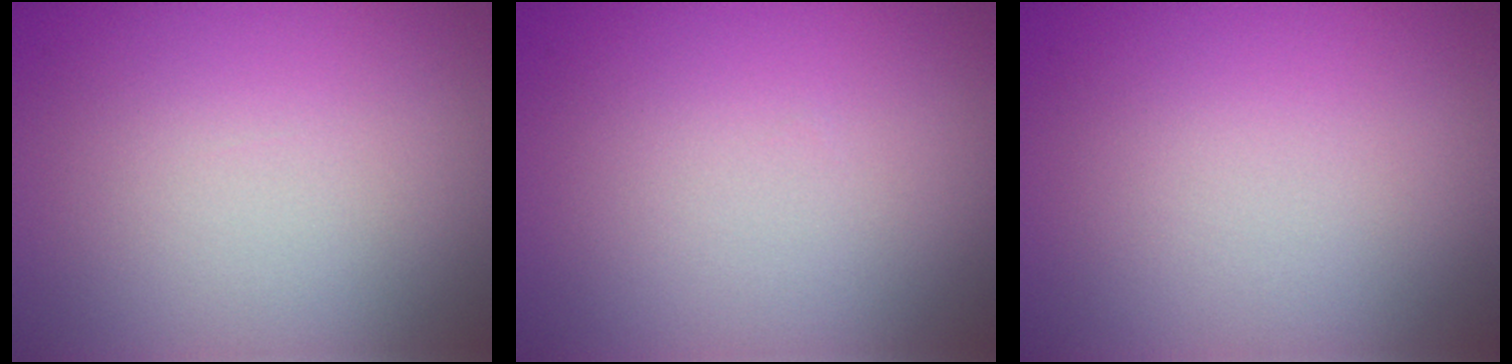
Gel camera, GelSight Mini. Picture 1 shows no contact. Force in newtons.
{"total": 0.0}
{"total": 0.0}